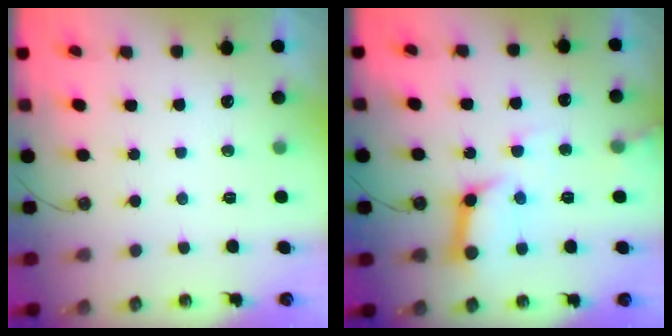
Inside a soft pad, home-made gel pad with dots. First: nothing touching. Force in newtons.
{"total": 12.7, "press": 12.6, "slide": 1.5}